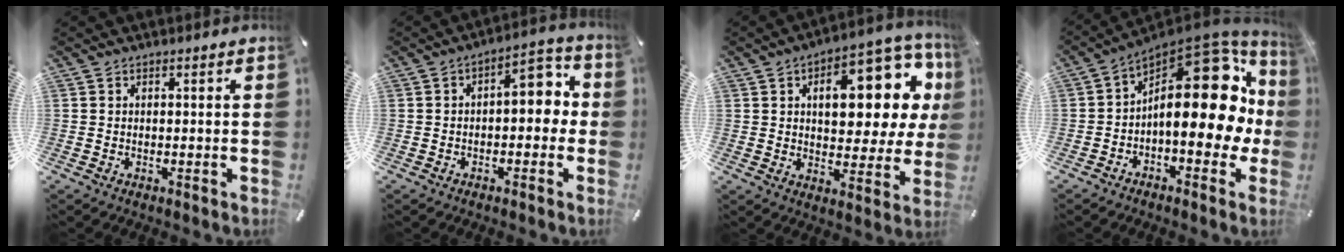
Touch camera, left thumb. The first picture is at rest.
{"total": 7.7, "force": [0.9, 4.3, 6.3], "torque": [-0.075, -0.013, 0.001]}
{"total": 17.7, "force": [6.2, 9.8, 13.4], "torque": [-0.172, -0.033, 0.099]}
{"total": 22.5, "force": [3.2, 10.6, 19.6], "torque": [-0.292, -0.045, 0.055]}